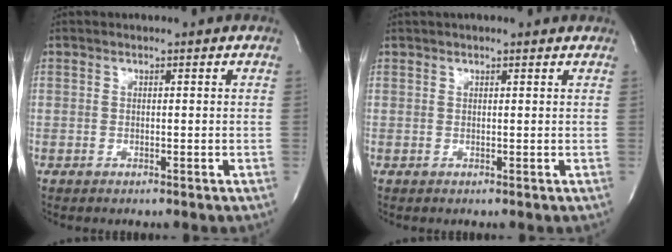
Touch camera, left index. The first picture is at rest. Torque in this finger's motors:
{"motor_torque": [0.80, -0.78, 0.26, 0.10]}